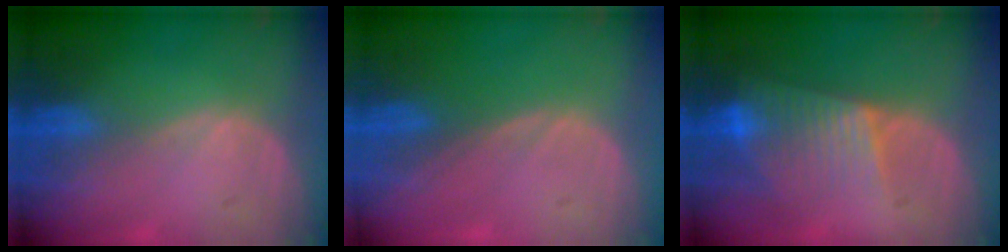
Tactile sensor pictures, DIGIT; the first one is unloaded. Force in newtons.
{"total": 0.0}
{"total": 7.9, "press": 6.8, "slide": 4.0}